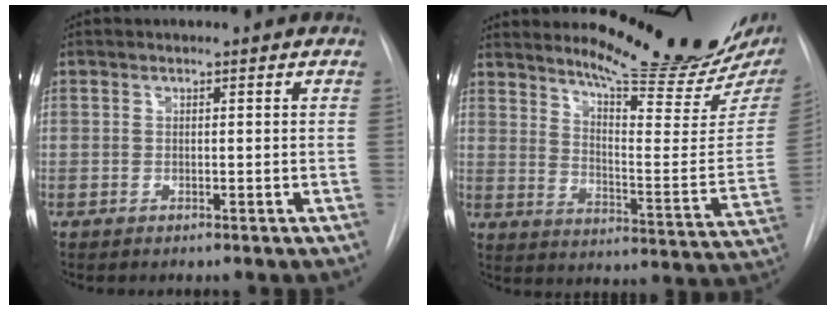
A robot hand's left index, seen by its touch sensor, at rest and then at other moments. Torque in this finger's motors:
{"motor_torque": [0.98, -1.16, 0.40, 0.04]}